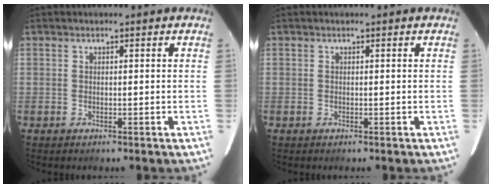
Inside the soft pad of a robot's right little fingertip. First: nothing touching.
{"total": 0.0}